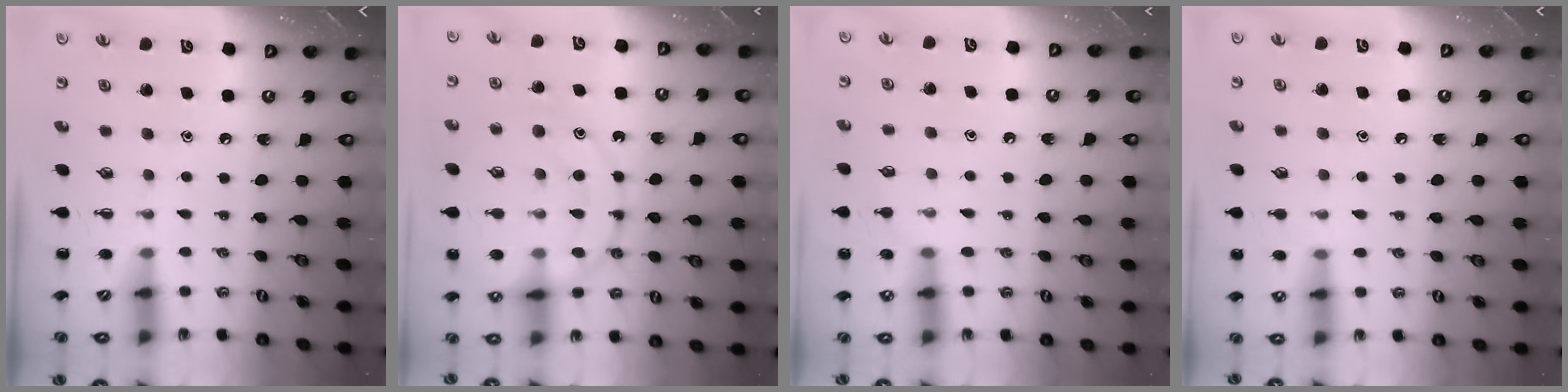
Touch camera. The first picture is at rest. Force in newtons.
{"total": 15.9, "press": 15.8, "slide": 1.6}
{"total": 5.9, "press": 5.8, "slide": 1.5}
{"total": 4.6, "press": 4.3, "slide": 1.6}